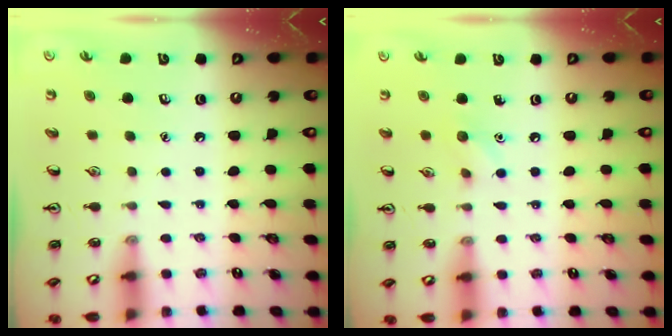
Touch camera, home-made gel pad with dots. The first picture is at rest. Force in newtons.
{"total": 5.8, "press": 5.4, "slide": 1.9}